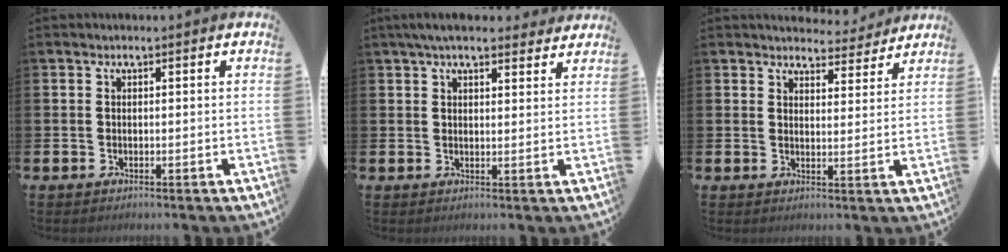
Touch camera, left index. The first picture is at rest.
{"total": 4.6, "force": [4.1, 1.2, 1.9], "torque": [-0.041, -0.009, 0.074]}
{"total": 4.3, "force": [4.2, 1.0, -0.1], "torque": [0.001, -0.031, 0.073]}